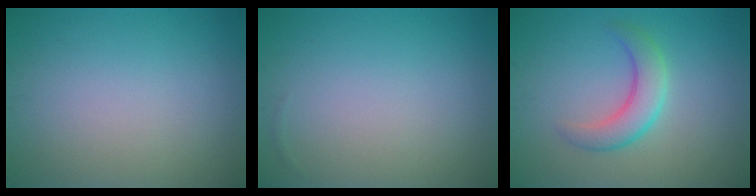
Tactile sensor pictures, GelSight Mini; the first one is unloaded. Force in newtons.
{"total": 0.0}
{"total": 3.6, "press": 3.6, "slide": 0.2}